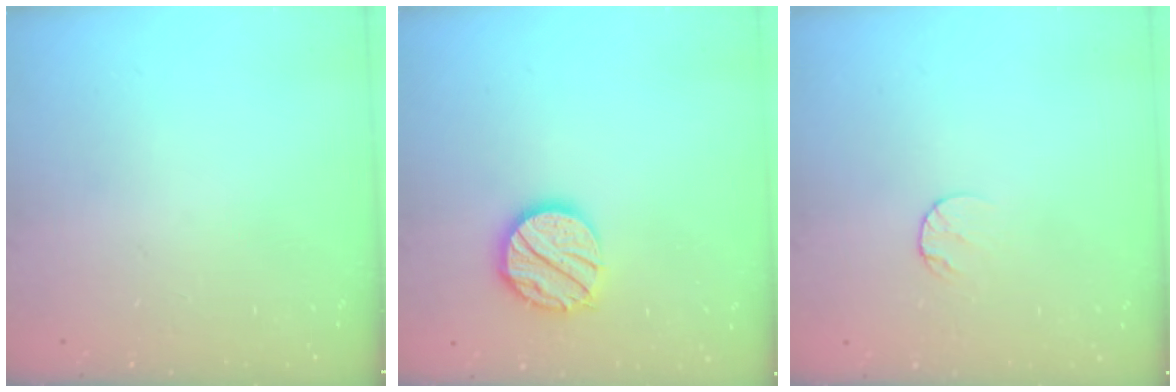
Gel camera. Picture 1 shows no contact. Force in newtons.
{"total": 12.6, "press": 12.5, "slide": 0.8}
{"total": 4.9, "press": 4.8, "slide": 0.4}